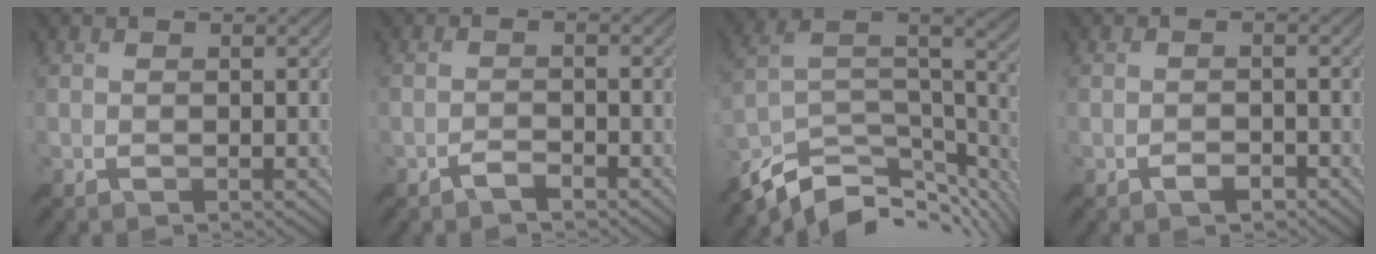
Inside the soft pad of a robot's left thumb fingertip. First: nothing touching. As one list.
[{"total": 1.8, "force": [-1.5, 0.4, 1.0], "torque": [-0.021, 0.004, -0.031]}, {"total": 13.3, "force": [-9.6, 5.3, 7.5], "torque": [-0.180, -0.007, -0.159]}, {"total": 1.7, "force": [-1.2, 0.8, 1.0], "torque": [-0.016, 0.001, -0.023]}]